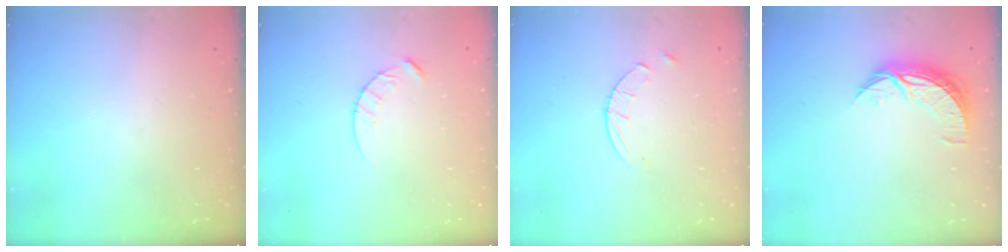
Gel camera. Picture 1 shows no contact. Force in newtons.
{"total": 4.7, "press": 4.7, "slide": 0.5}
{"total": 5.6, "press": 5.5, "slide": 0.7}
{"total": 8.3, "press": 8.3, "slide": 0.5}